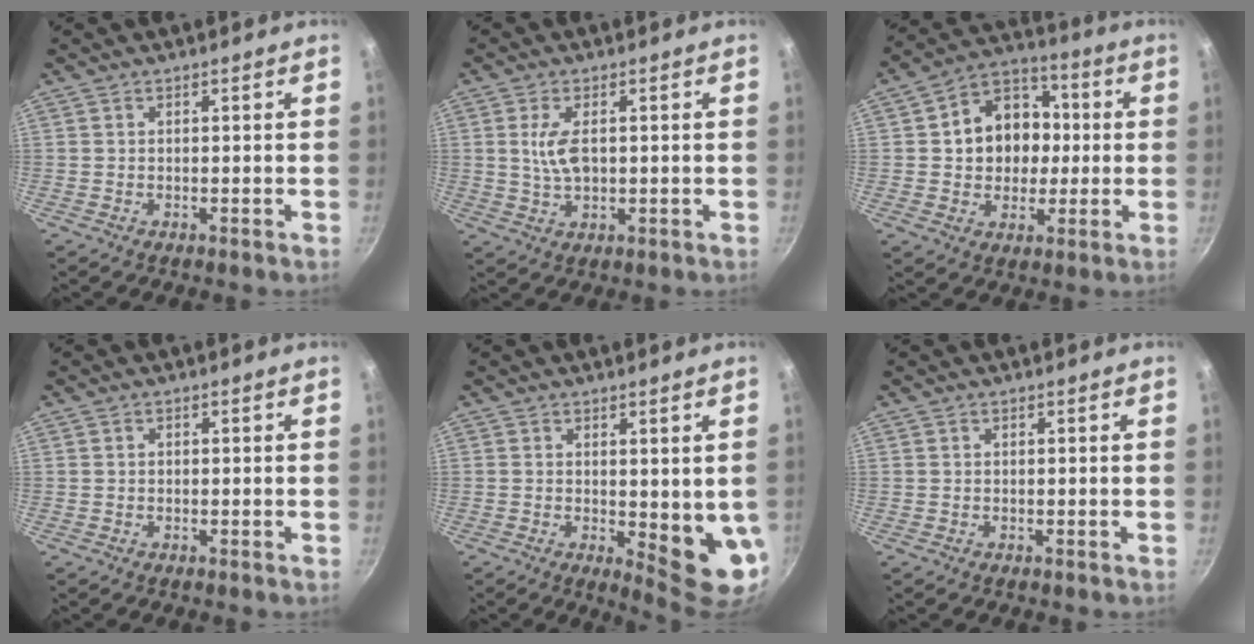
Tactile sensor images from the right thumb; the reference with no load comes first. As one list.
[{"total": 5.6, "force": [0.8, 2.8, 4.8], "torque": [-0.088, -0.002, 0.017]}, {"total": 13.9, "force": [0.9, 11.5, 7.6], "torque": [-0.081, 0.023, 0.006]}, {"total": 0.5, "force": [0.0, 0.5, 0.2], "torque": [-0.001, 0.004, 0.001]}, {"total": 8.9, "force": [0.0, 2.8, 8.5], "torque": [-0.091, -0.022, 0.009]}, {"total": 0.0}]